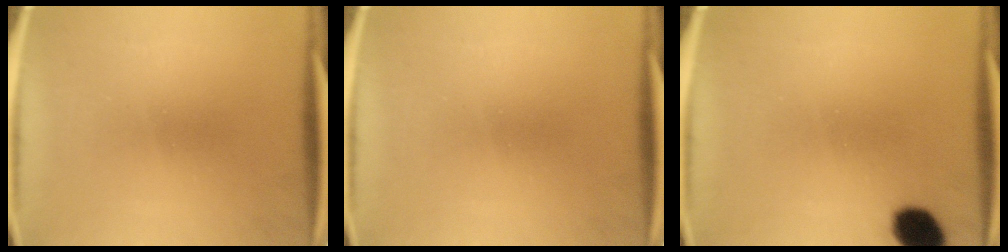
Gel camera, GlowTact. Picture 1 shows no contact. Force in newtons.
{"total": 0.0}
{"total": 7.3}